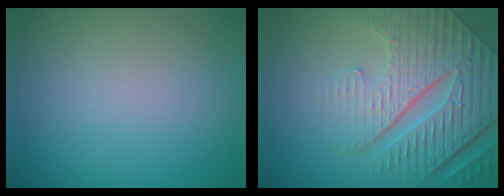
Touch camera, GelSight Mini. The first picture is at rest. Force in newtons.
{"total": 8.6, "press": 6.4, "slide": 5.7}